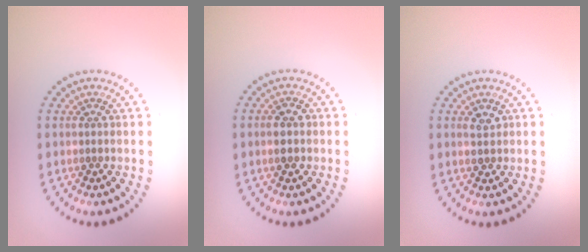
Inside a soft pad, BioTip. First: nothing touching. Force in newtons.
{"total": 1.7, "press": 1.7, "slide": 0.2}
{"total": 1.5, "press": 1.4, "slide": 0.3}